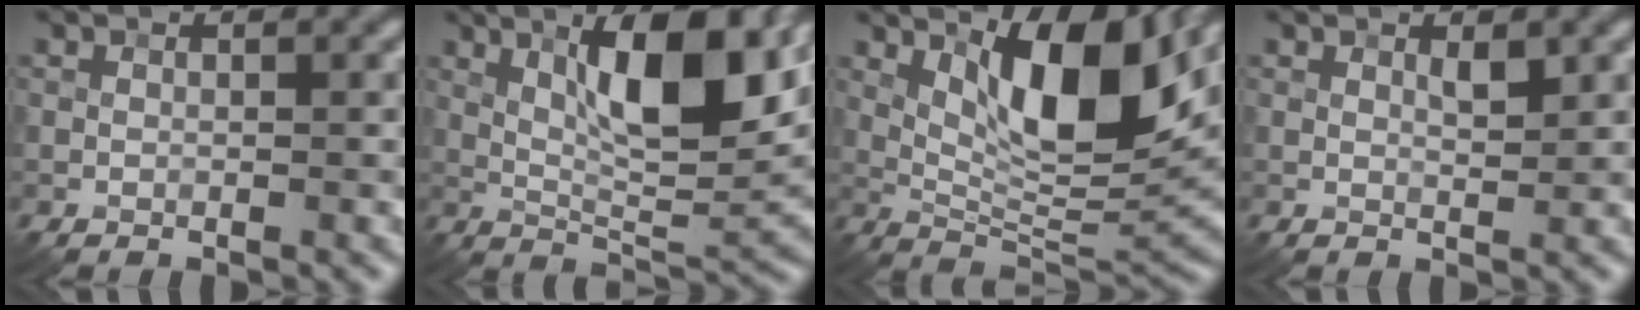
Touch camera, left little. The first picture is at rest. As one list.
[{"total": 10.6, "force": [4.0, 2.9, 9.5], "torque": [-0.147, 0.002, 0.067]}, {"total": 10.5, "force": [3.3, 3.6, 9.3], "torque": [-0.150, -0.004, 0.059]}, {"total": 1.2, "force": [0.6, 0.3, 0.9], "torque": [-0.019, -0.004, 0.012]}]